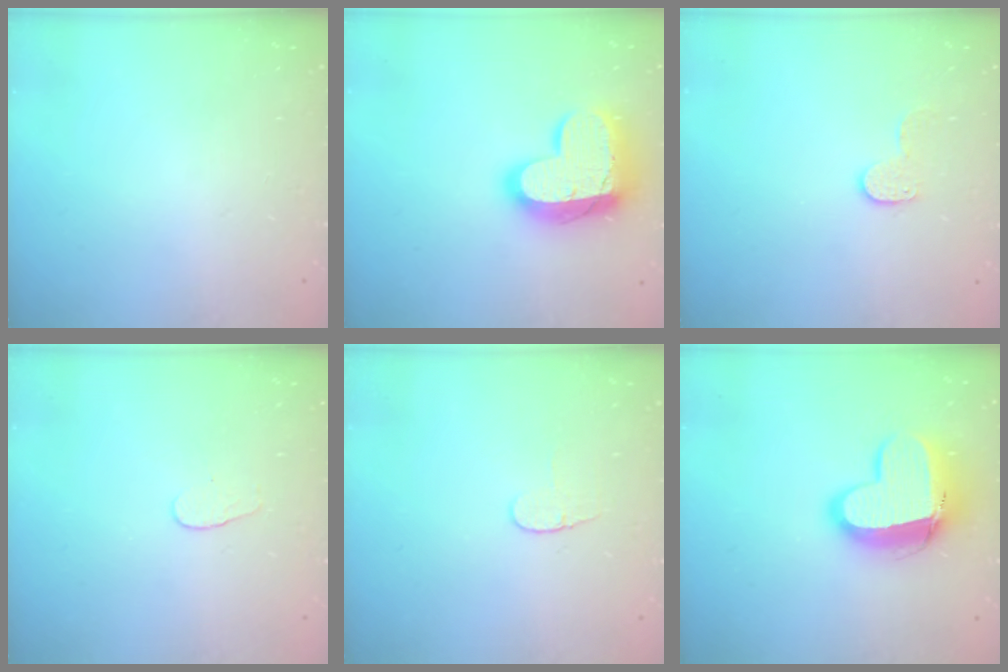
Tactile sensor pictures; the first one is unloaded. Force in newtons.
{"total": 17.8, "press": 17.8, "slide": 1.3}
{"total": 5.6, "press": 5.6, "slide": 0.4}
{"total": 3.3, "press": 3.3, "slide": 0.3}
{"total": 3.7, "press": 3.7, "slide": 0.5}
{"total": 13.5, "press": 13.5, "slide": 1.4}